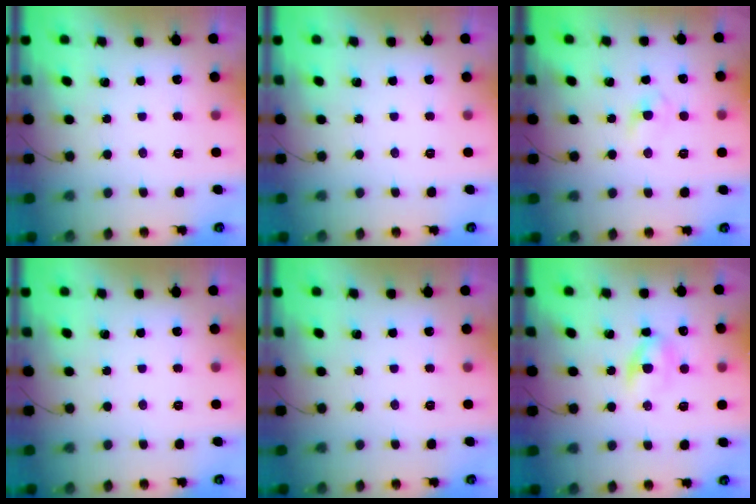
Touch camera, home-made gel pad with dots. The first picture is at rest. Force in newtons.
{"total": 0.0}
{"total": 2.7, "press": 2.4, "slide": 1.1}
{"total": 0.0}
{"total": 0.0}
{"total": 6.1, "press": 6.0, "slide": 0.9}